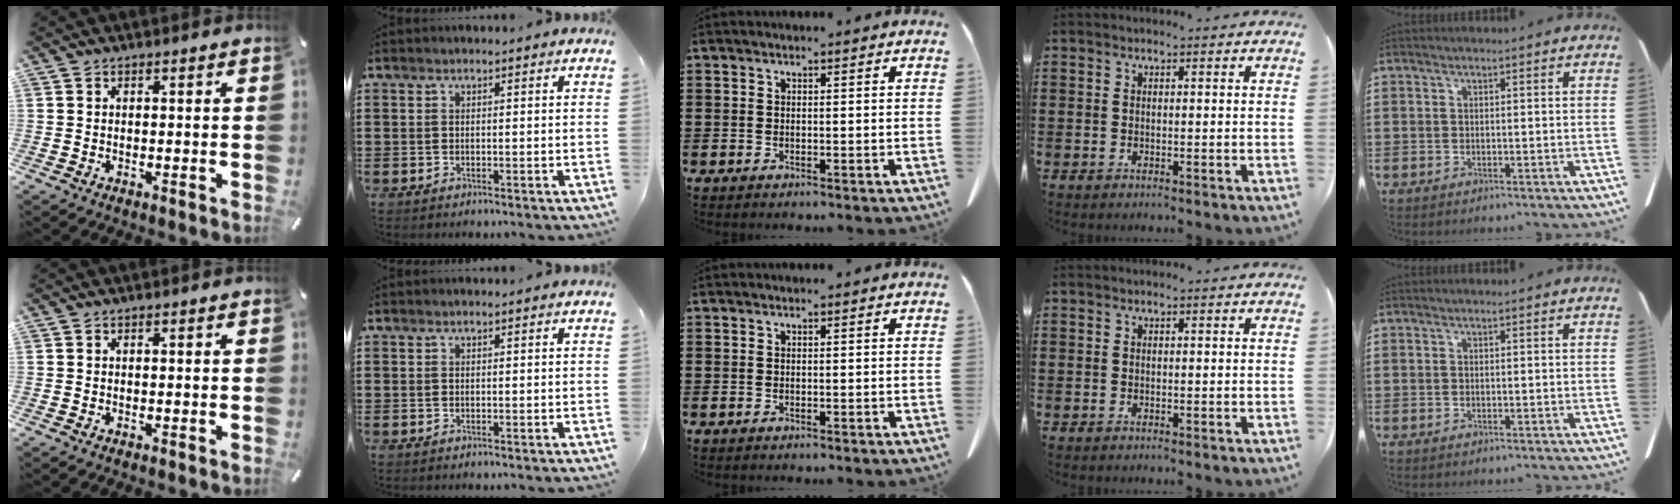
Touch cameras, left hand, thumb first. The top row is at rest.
{}